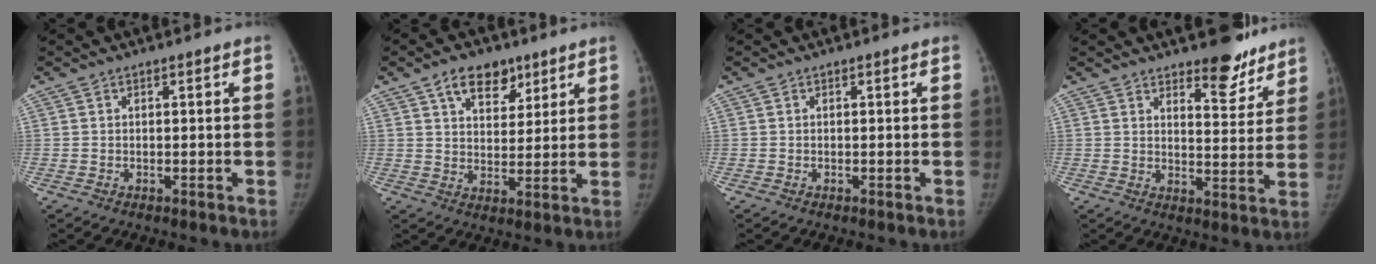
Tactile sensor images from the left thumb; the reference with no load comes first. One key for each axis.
{"total": 8.9, "fx": 5.4, "fy": 5.3, "fz": 4.6, "tx": -0.042, "ty": -0.027, "tz": 0.088}
{"total": 0.0}
{"total": 9.0, "fx": 7.2, "fy": 3.3, "fz": 4.4, "tx": -0.024, "ty": -0.054, "tz": 0.104}